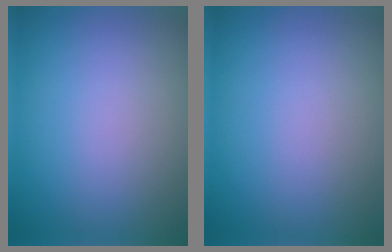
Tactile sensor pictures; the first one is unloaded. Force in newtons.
{"total": 0.0}